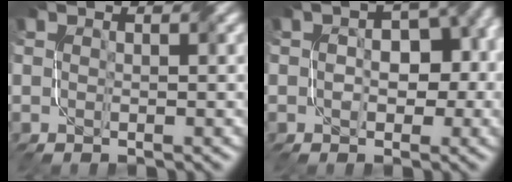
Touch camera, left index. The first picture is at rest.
{"total": 5.8, "force": [-1.1, 3.7, 4.3], "torque": [-0.035, 0.017, -0.009]}